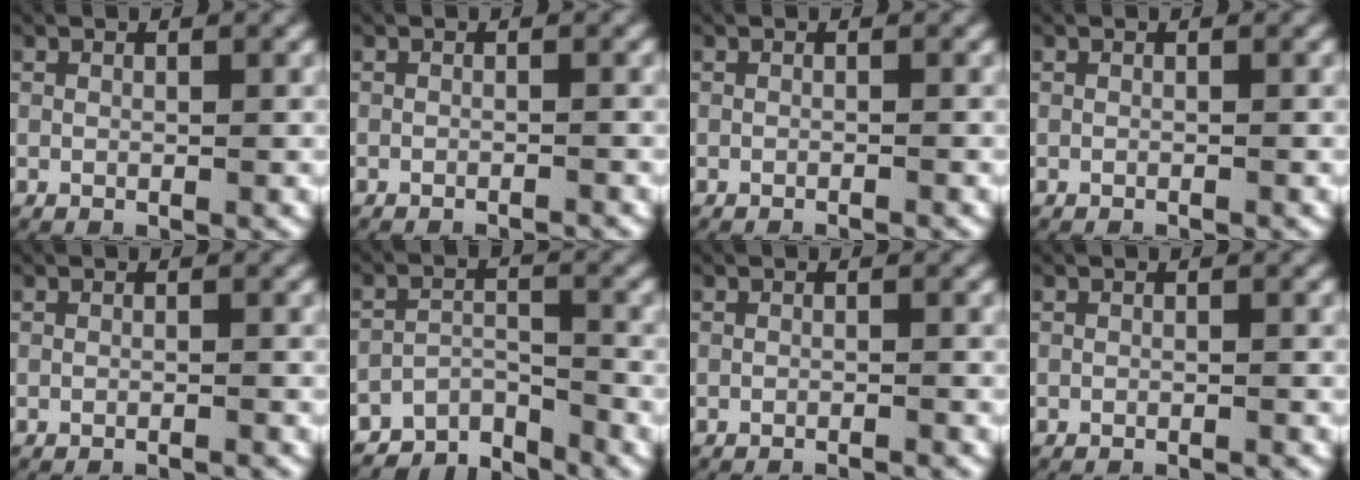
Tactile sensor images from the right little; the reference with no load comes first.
{"total": 1.0, "force": [-1.0, -0.1, 0.2], "torque": [0.000, 0.002, -0.018]}
{"total": 0.6, "force": [-0.6, -0.2, 0.1], "torque": [-0.001, 0.003, -0.012]}
{"total": 0.0}
{"total": 0.8, "force": [-0.8, -0.2, 0.1], "torque": [-0.001, 0.003, -0.015]}
{"total": 6.9, "force": [-6.1, 2.6, 1.8], "torque": [-0.026, -0.015, -0.104]}
{"total": 1.2, "force": [-1.2, -0.1, 0.2], "torque": [-0.001, 0.002, -0.021]}
{"total": 0.7, "force": [-0.6, -0.1, 0.1], "torque": [-0.002, 0.001, -0.012]}